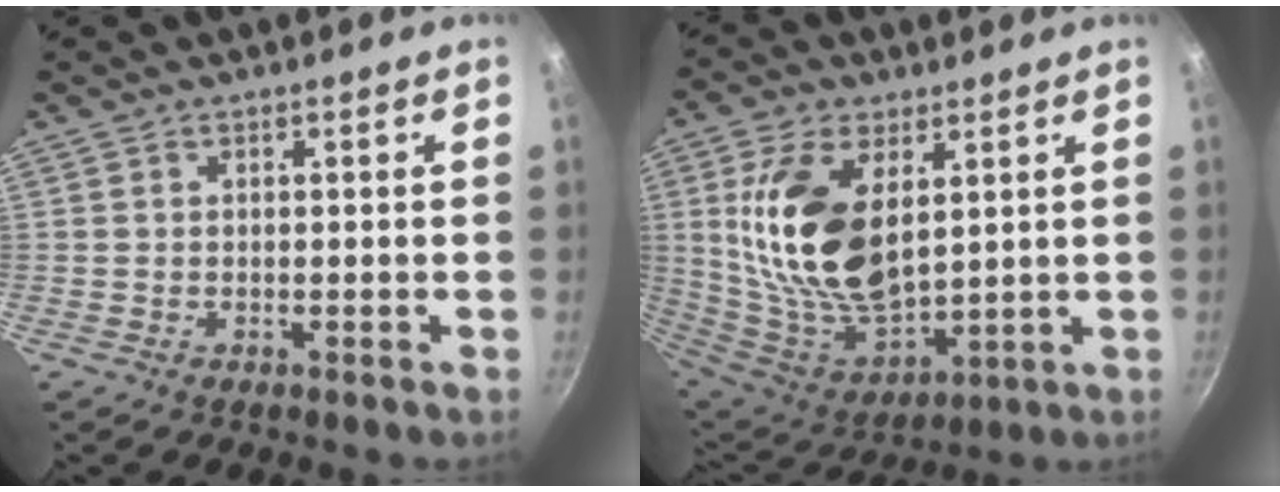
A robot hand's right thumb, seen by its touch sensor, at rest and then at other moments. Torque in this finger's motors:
{"motor_torque": [0.54, 0.80, 2.23, 0.53, 0.74]}